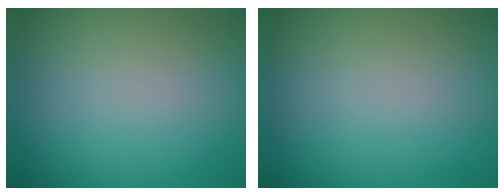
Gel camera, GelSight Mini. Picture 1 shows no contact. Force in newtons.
{"total": 0.0}